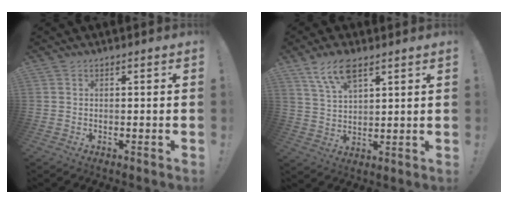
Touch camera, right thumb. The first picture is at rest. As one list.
[{"total": 8.9, "force": [6.0, 3.7, 5.5], "torque": [-0.105, -0.017, 0.112]}]